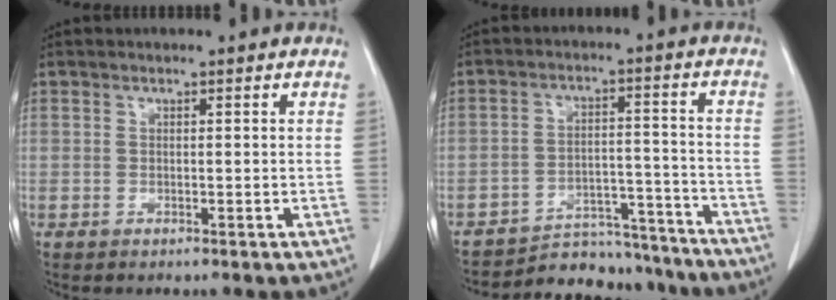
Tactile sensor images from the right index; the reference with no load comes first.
{"total": 14.8, "force": [-14.1, 4.0, 1.9], "torque": [-0.018, 0.033, -0.193]}